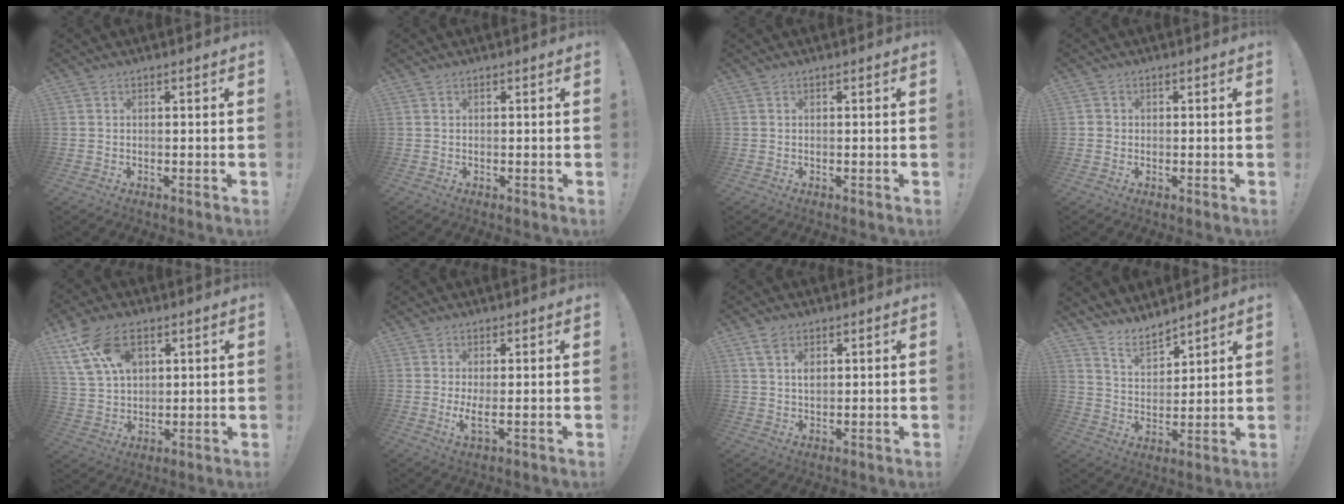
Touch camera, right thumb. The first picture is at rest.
{"total": 0.0}
{"total": 0.0}
{"total": 1.4, "force": [-0.1, 1.3, 0.3], "torque": [-0.009, 0.006, -0.002]}
{"total": 14.1, "force": [7.2, 8.8, 8.4], "torque": [-0.164, -0.021, 0.143]}
{"total": 3.7, "force": [0.8, 0.1, 3.6], "torque": [-0.052, -0.021, 0.015]}
{"total": 3.8, "force": [2.0, 2.3, 2.2], "torque": [-0.027, -0.009, 0.034]}
{"total": 8.3, "force": [7.3, 3.3, 2.1], "torque": [-0.056, -0.051, 0.143]}